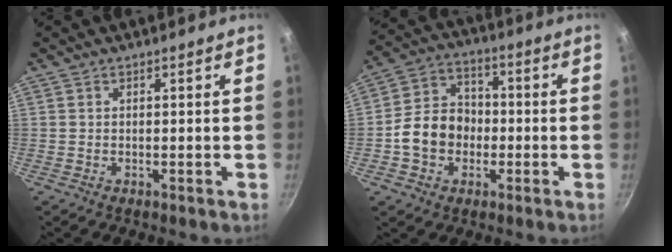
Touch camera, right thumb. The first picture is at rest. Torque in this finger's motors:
{"motor_torque": [0.83, 2.02, 0.71, -0.91, 0.19]}